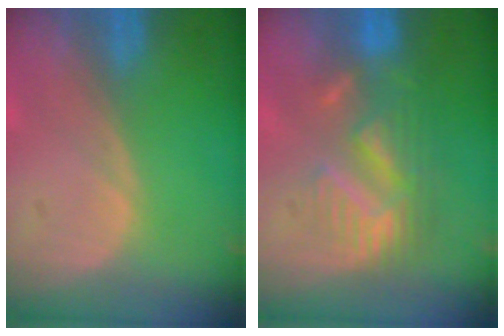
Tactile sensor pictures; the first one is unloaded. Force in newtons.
{"total": 8.7, "press": 8.0, "slide": 3.3}